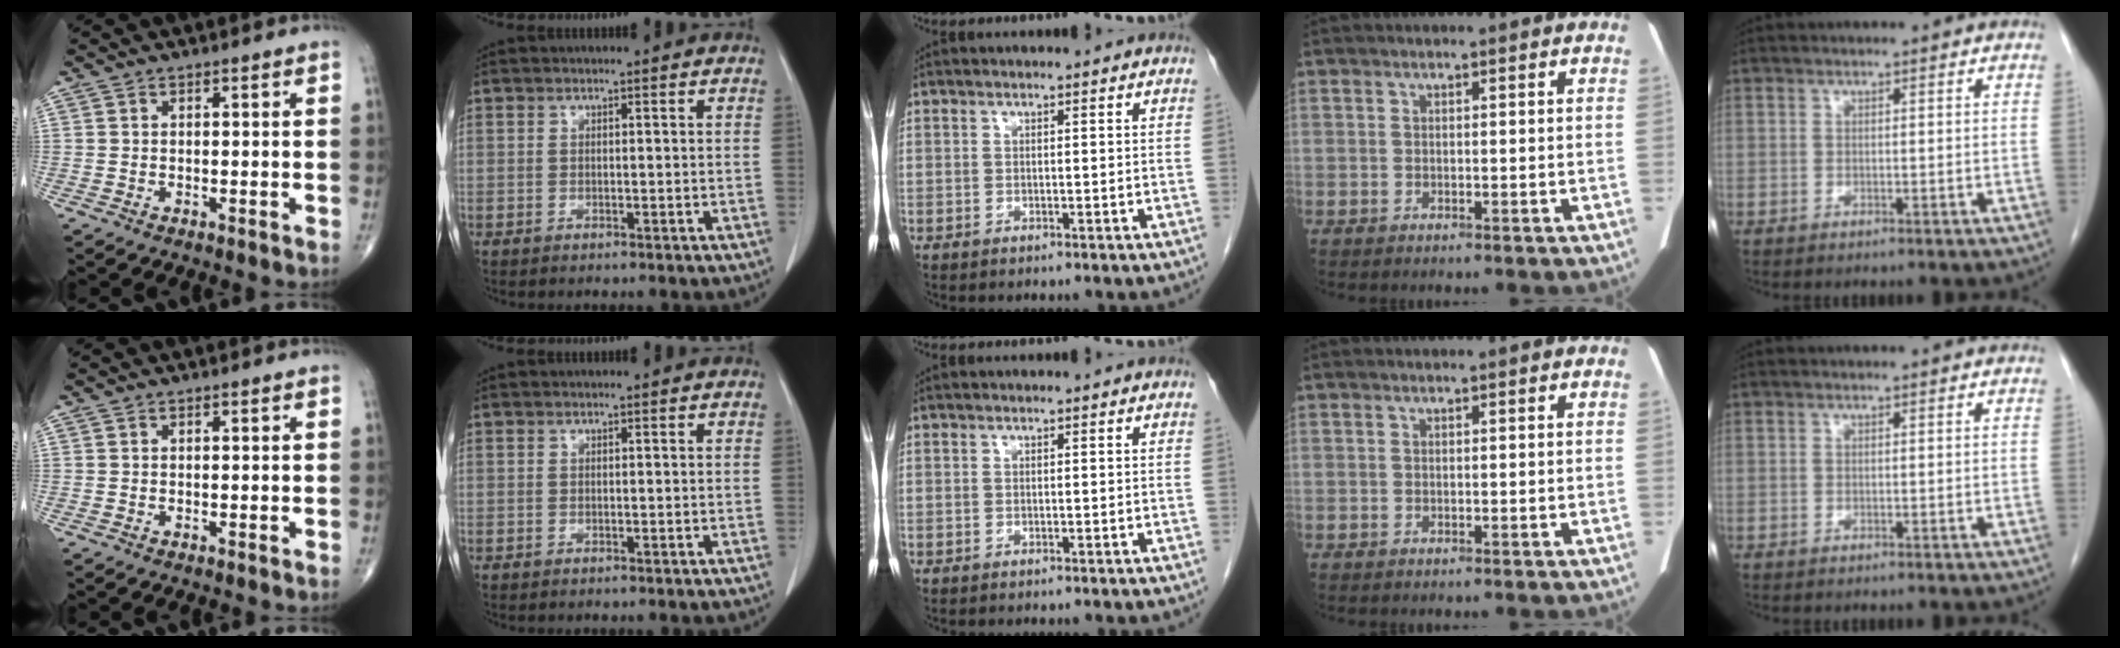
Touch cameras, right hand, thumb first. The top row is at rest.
{}